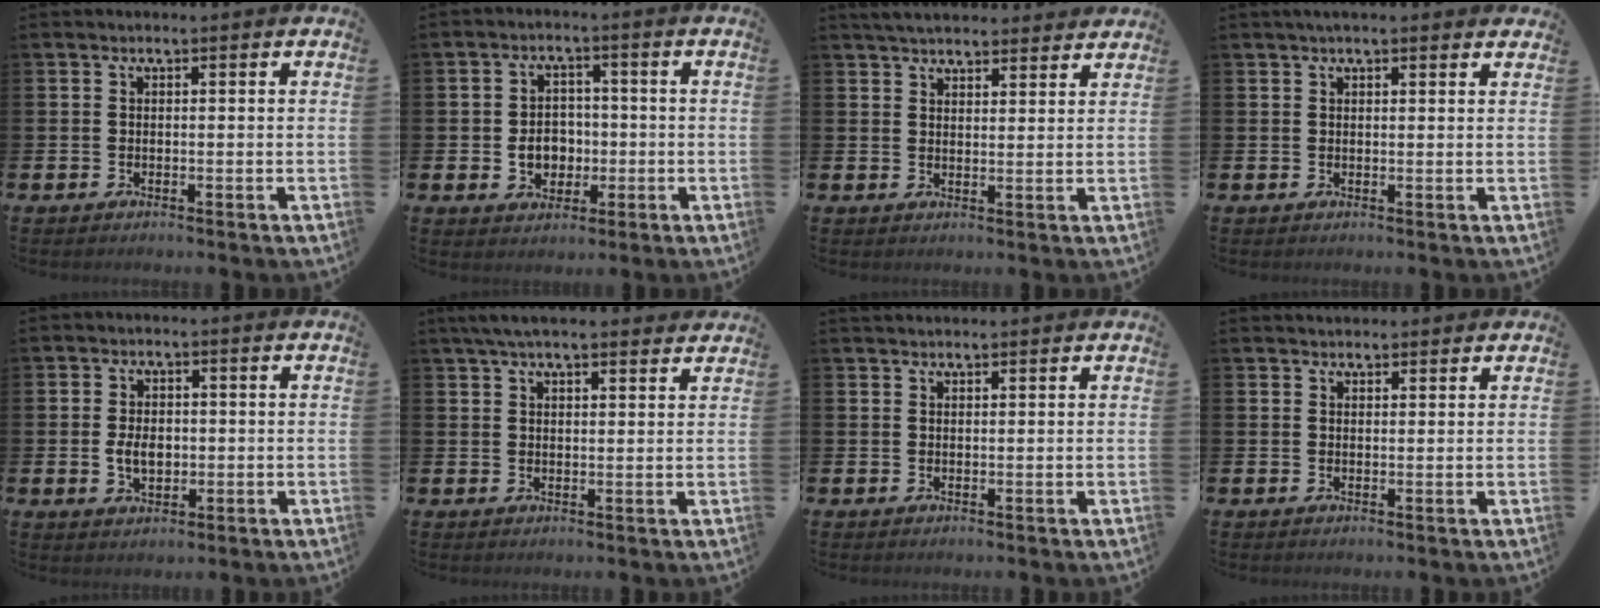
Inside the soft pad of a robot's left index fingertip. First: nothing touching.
{"total": 4.5, "force": [-0.7, 3.9, 2.2], "torque": [-0.032, 0.003, -0.021]}
{"total": 4.3, "force": [4.2, 0.9, 0.6], "torque": [-0.020, -0.015, 0.078]}
{"total": 1.9, "force": [1.7, 0.4, 0.8], "torque": [-0.015, 0.001, 0.030]}
{"total": 3.7, "force": [-0.2, 2.5, 2.7], "torque": [-0.035, 0.001, -0.009]}
{"total": 4.5, "force": [4.0, 0.9, 2.0], "torque": [-0.044, -0.007, 0.073]}
{"total": 1.2, "force": [1.2, 0.2, 0.1], "torque": [0.007, -0.002, 0.020]}
{"total": 1.9, "force": [1.8, 0.7, 0.0], "torque": [0.007, -0.003, 0.032]}